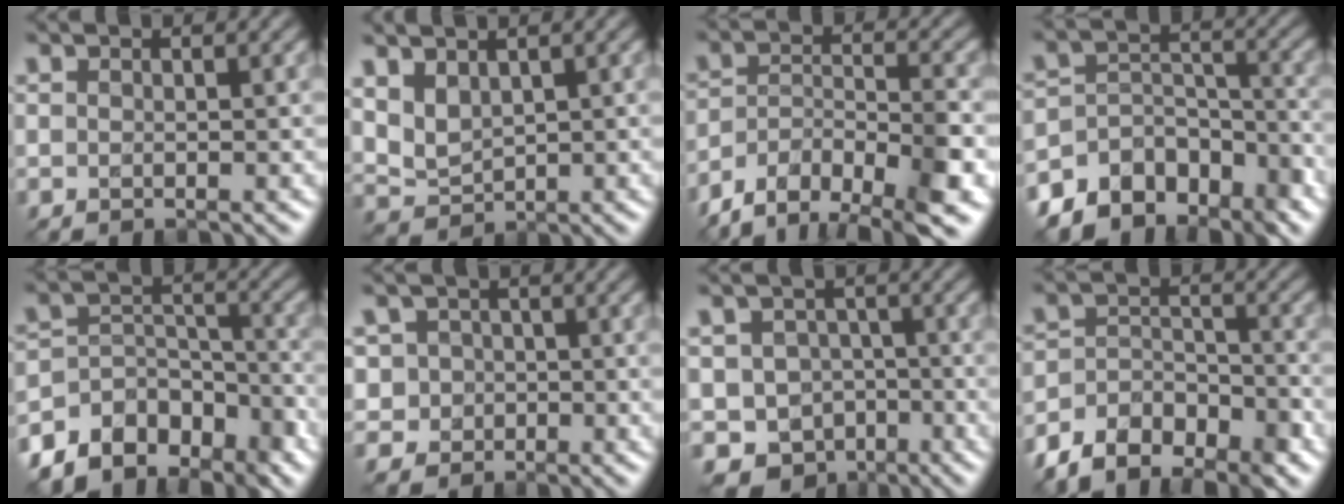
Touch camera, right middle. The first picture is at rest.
{"total": 3.1, "force": [1.6, 2.0, 1.9], "torque": [-0.049, -0.002, 0.033]}
{"total": 8.8, "force": [-6.2, 3.4, 5.2], "torque": [-0.084, -0.004, -0.114]}
{"total": 9.1, "force": [-7.4, 4.9, 2.1], "torque": [-0.028, 0.012, -0.120]}
{"total": 9.6, "force": [-7.6, 5.3, 2.4], "torque": [-0.034, 0.015, -0.124]}
{"total": 3.7, "force": [-0.3, 3.6, 0.7], "torque": [0.004, 0.017, -0.021]}
{"total": 6.0, "force": [-3.0, 4.8, 2.0], "torque": [-0.018, -0.008, -0.049]}
{"total": 7.2, "force": [-5.4, 3.5, 3.1], "torque": [-0.051, -0.007, -0.101]}